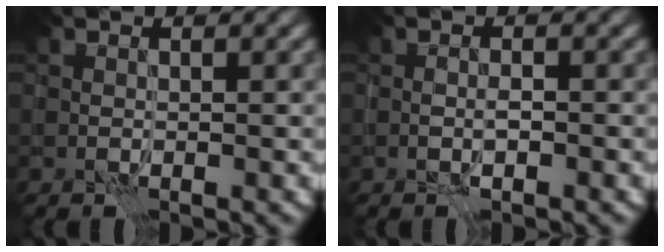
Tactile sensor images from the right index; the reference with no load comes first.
{"total": 1.3, "force": [-0.6, 0.4, 1.0], "torque": [-0.020, 0.004, -0.013]}